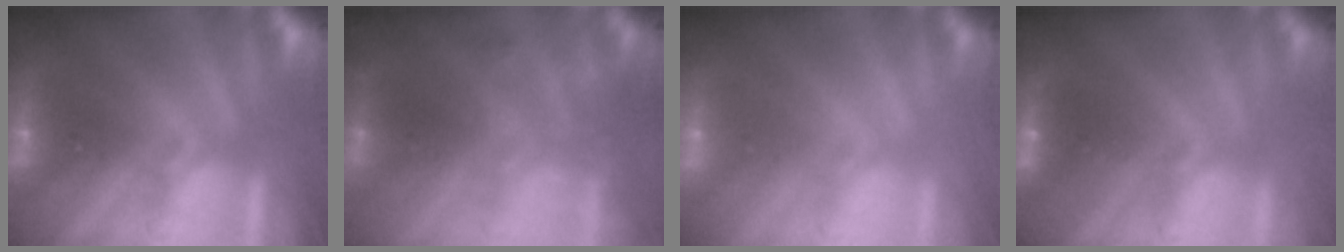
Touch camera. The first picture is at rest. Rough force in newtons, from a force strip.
{"total": 2.0}
{"total": 1.6}
{"total": 1.8}